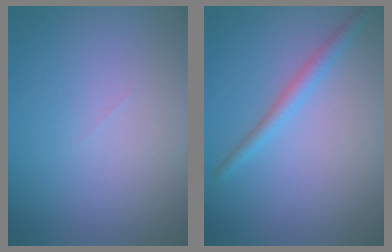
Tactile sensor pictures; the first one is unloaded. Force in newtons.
{"total": 2.0, "press": 1.9, "slide": 0.1}